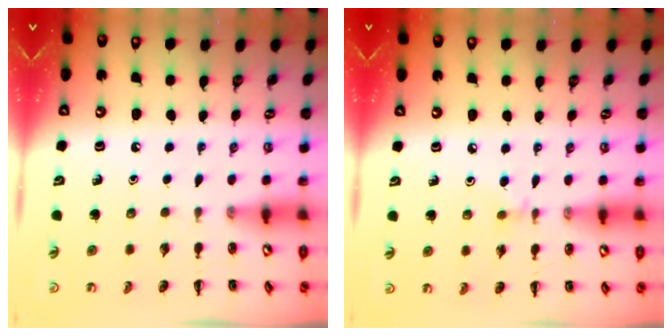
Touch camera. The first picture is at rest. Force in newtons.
{"total": 2.2, "press": 2.0, "slide": 0.8}